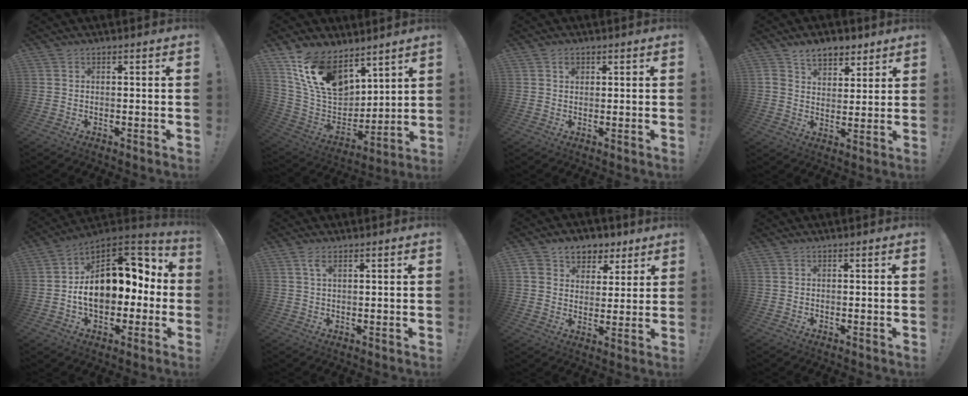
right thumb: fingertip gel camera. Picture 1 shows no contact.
{"total": 17.8, "force": [10.9, 10.2, 9.6], "torque": [-0.174, -0.064, 0.208]}
{"total": 1.5, "force": [0.8, 1.1, 0.5], "torque": [0.012, -0.008, 0.010]}
{"total": 7.7, "force": [5.3, 4.6, 3.0], "torque": [-0.042, -0.028, 0.100]}
{"total": 19.2, "force": [0.3, 12.4, 14.7], "torque": [-0.202, 0.008, 0.014]}
{"total": 2.6, "force": [1.3, 0.9, 2.1], "torque": [-0.038, -0.003, 0.021]}
{"total": 8.0, "force": [4.2, 6.5, 2.0], "torque": [-0.025, -0.022, 0.084]}
{"total": 0.0}